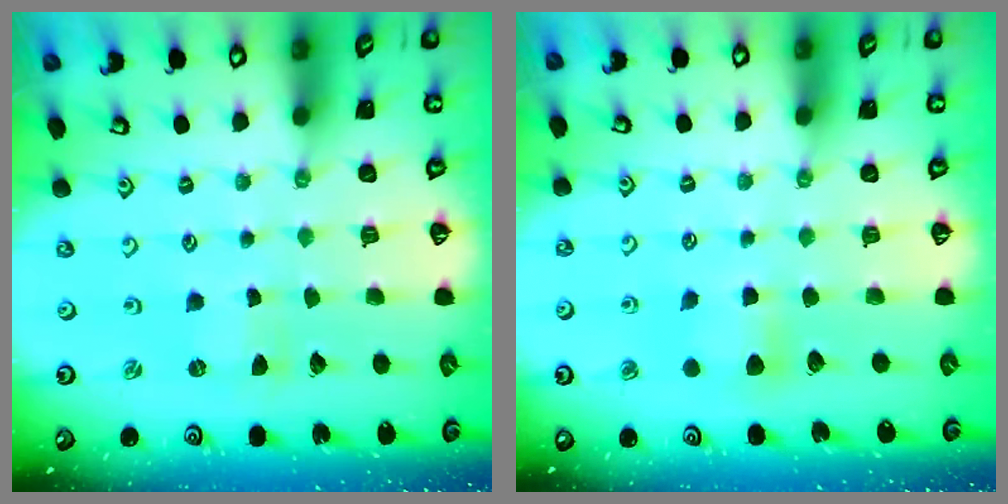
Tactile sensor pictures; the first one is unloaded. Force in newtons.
{"total": 5.4, "press": 5.4, "slide": 0.8}